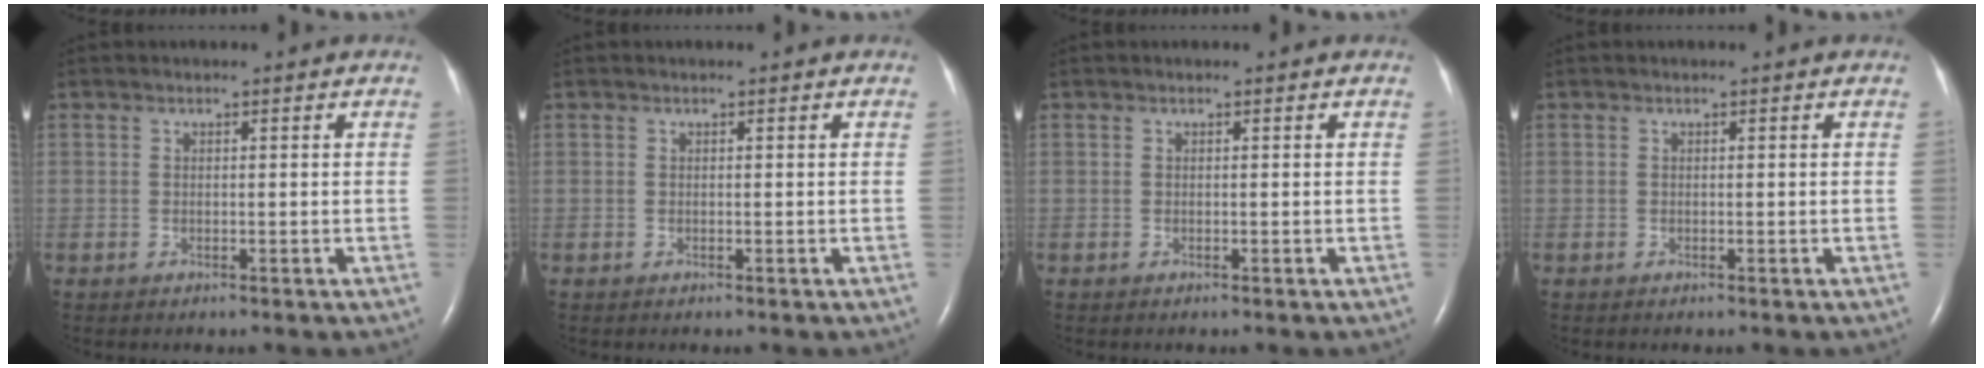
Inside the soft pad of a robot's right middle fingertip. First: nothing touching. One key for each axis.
{"total": 0.0}
{"total": 0.0}
{"total": 0.0}